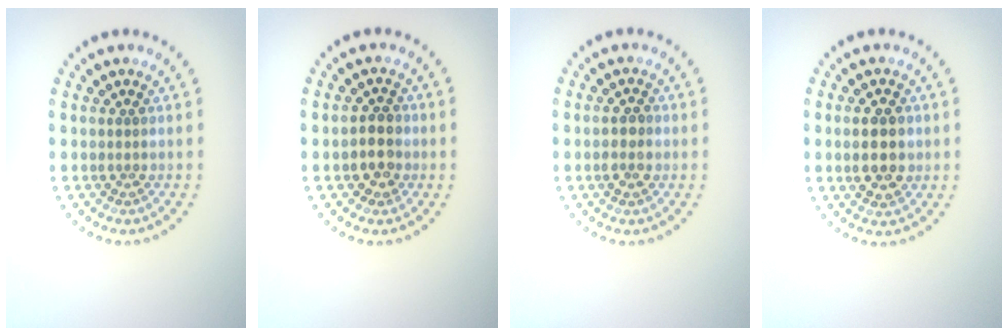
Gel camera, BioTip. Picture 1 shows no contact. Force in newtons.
{"total": 2.4, "press": 2.3, "slide": 0.7}
{"total": 1.8, "press": 1.8, "slide": 0.1}
{"total": 4.3, "press": 4.3, "slide": 0.1}